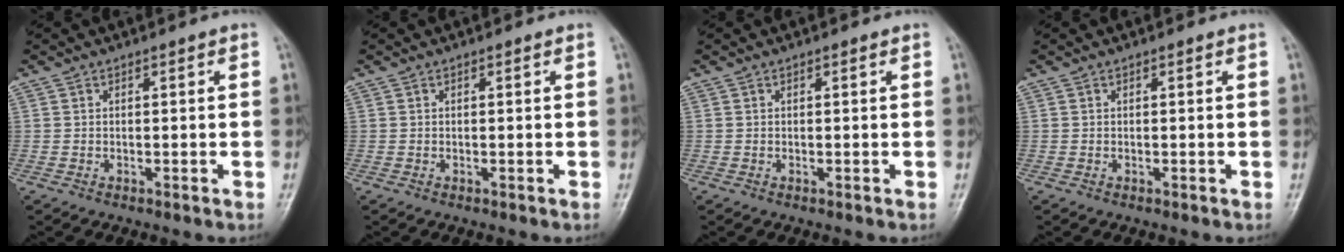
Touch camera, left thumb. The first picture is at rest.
{"total": 0.0}
{"total": 0.0}
{"total": 0.0}